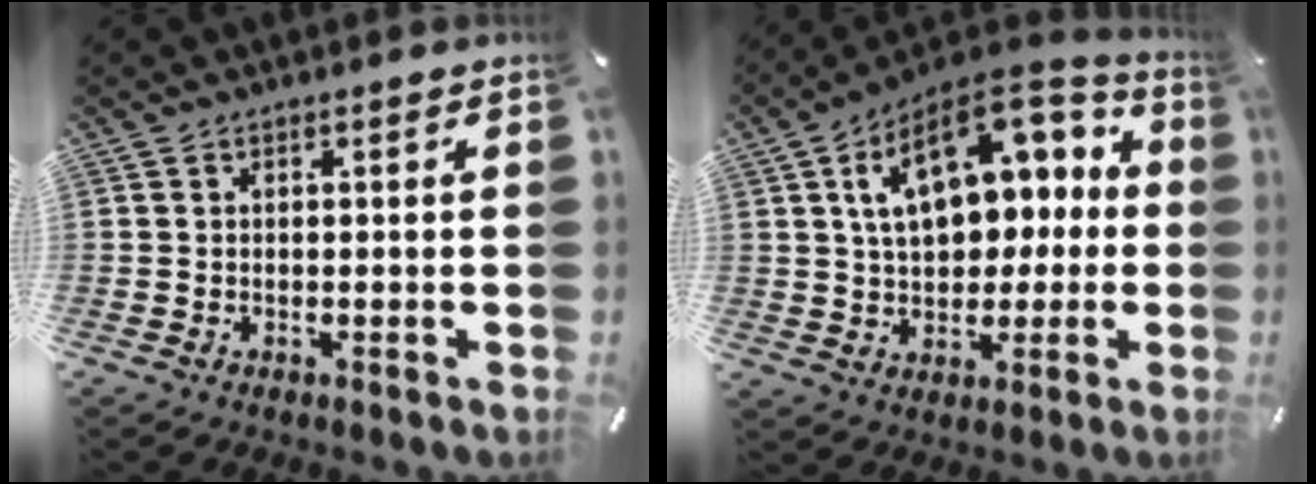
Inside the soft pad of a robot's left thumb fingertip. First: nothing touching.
{"total": 18.5, "force": [5.3, 12.3, 12.8], "torque": [-0.201, -0.013, 0.096]}